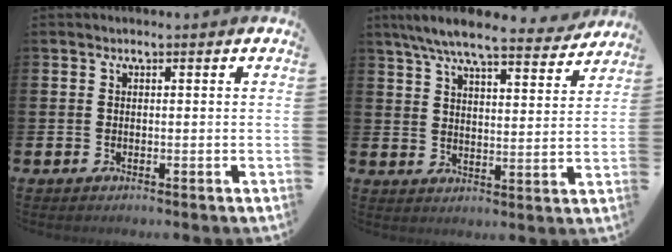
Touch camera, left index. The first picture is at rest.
{"total": 8.0, "force": [7.2, 1.1, 3.3], "torque": [-0.079, -0.042, 0.124]}